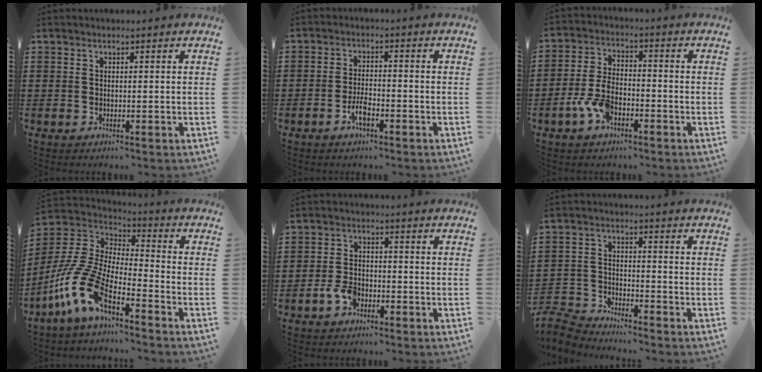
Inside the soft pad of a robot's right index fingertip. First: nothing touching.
{"total": 3.8, "force": [-1.9, 1.4, 2.9], "torque": [-0.064, 0.000, -0.039]}
{"total": 6.4, "force": [-3.1, 3.3, 4.5], "torque": [-0.116, 0.002, -0.067]}
{"total": 12.1, "force": [-8.2, 3.5, 8.1], "torque": [-0.218, -0.010, -0.176]}
{"total": 4.0, "force": [-2.3, 2.3, 2.4], "torque": [-0.064, 0.000, -0.048]}
{"total": 4.9, "force": [-4.8, 1.0, 0.4], "torque": [-0.036, -0.002, -0.105]}